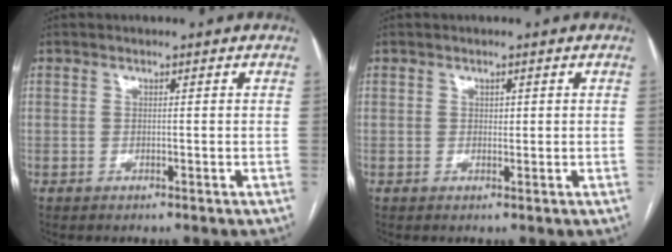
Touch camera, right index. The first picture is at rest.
{"total": 0.8, "force": [0.3, 0.6, 0.5], "torque": [-0.005, 0.000, 0.003]}